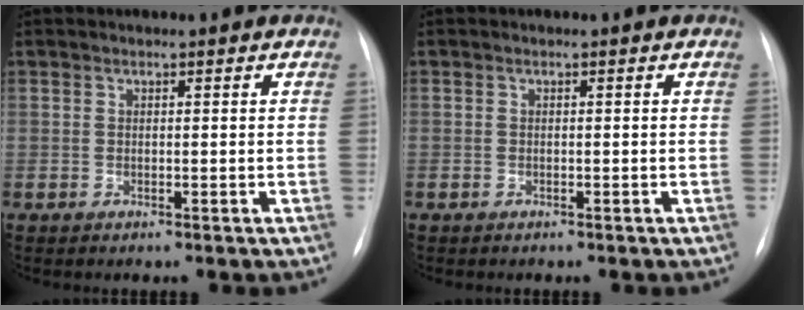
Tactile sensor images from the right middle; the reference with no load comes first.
{"total": 0.0}